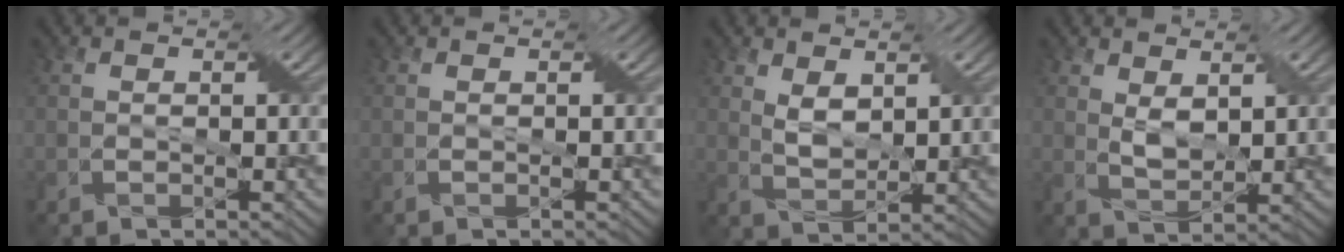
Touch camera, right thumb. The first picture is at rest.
{"total": 0.0}
{"total": 3.2, "force": [1.5, 1.7, 2.2], "torque": [-0.054, -0.006, 0.033]}
{"total": 2.9, "force": [1.4, 1.5, 2.2], "torque": [-0.053, -0.004, 0.029]}